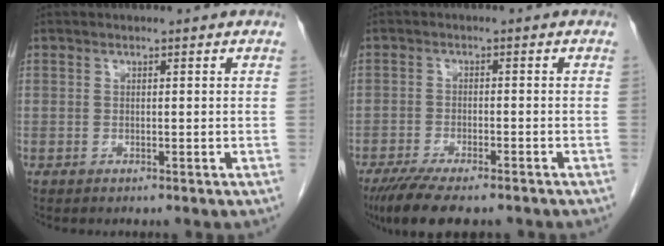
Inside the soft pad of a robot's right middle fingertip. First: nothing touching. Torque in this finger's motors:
{"motor_torque": [0.64, -0.52, 0.15, 0.08]}